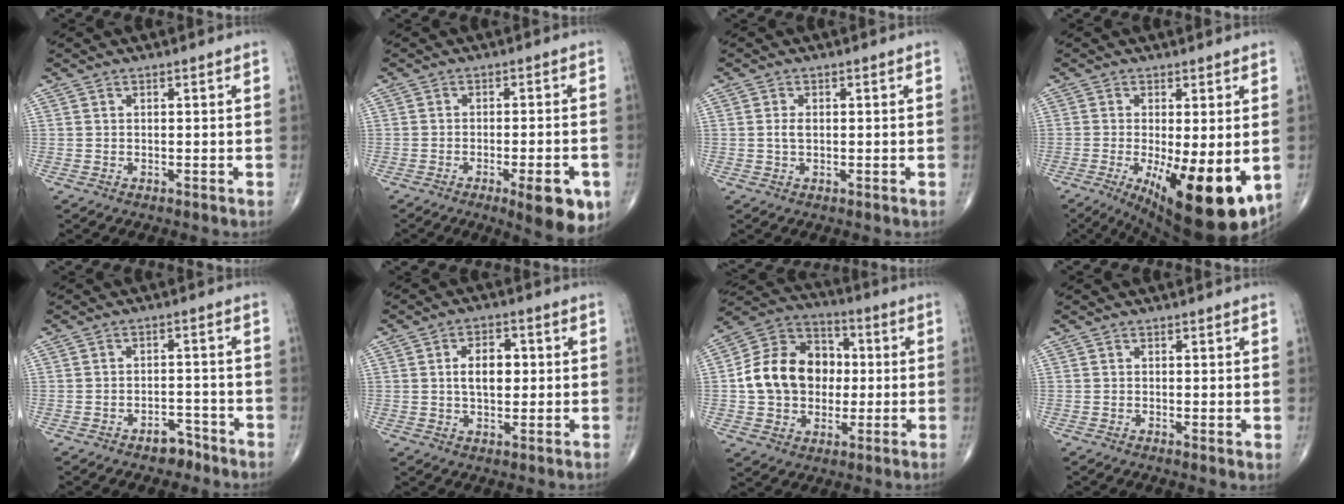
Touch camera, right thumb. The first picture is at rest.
{"total": 9.8, "force": [-4.6, 2.6, 8.3], "torque": [-0.094, 0.004, -0.056]}
{"total": 1.7, "force": [0.1, 1.0, 1.4], "torque": [-0.028, 0.001, 0.001]}
{"total": 17.4, "force": [-4.5, 6.0, 15.7], "torque": [-0.205, -0.032, -0.047]}
{"total": 3.6, "force": [-2.7, 2.0, 1.3], "torque": [-0.008, 0.023, -0.036]}
{"total": 6.7, "force": [0.7, 4.0, 5.3], "torque": [-0.069, 0.005, 0.009]}
{"total": 16.7, "force": [0.1, 13.4, 10.0], "torque": [-0.143, 0.031, -0.001]}
{"total": 1.3, "force": [0.1, 0.4, 1.2], "torque": [-0.021, -0.007, -0.003]}